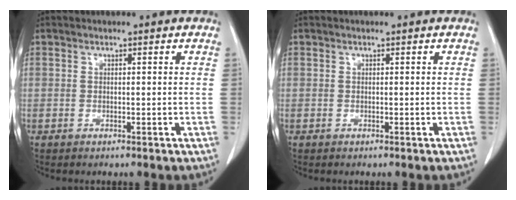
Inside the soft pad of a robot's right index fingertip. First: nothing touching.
{"total": 0.0}